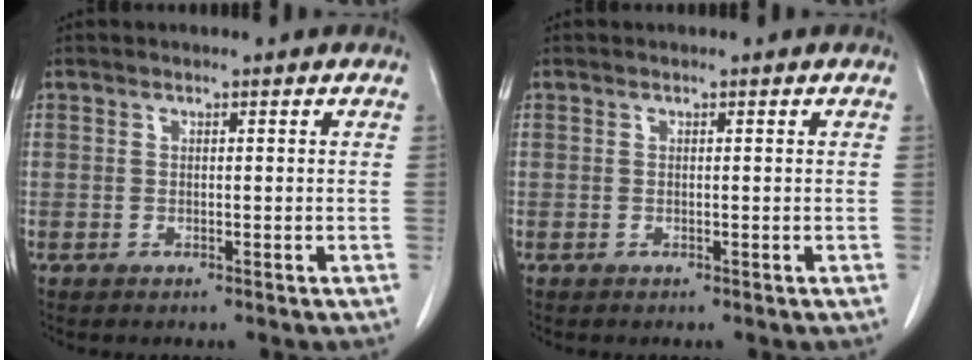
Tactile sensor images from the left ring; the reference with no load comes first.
{"total": 0.0}